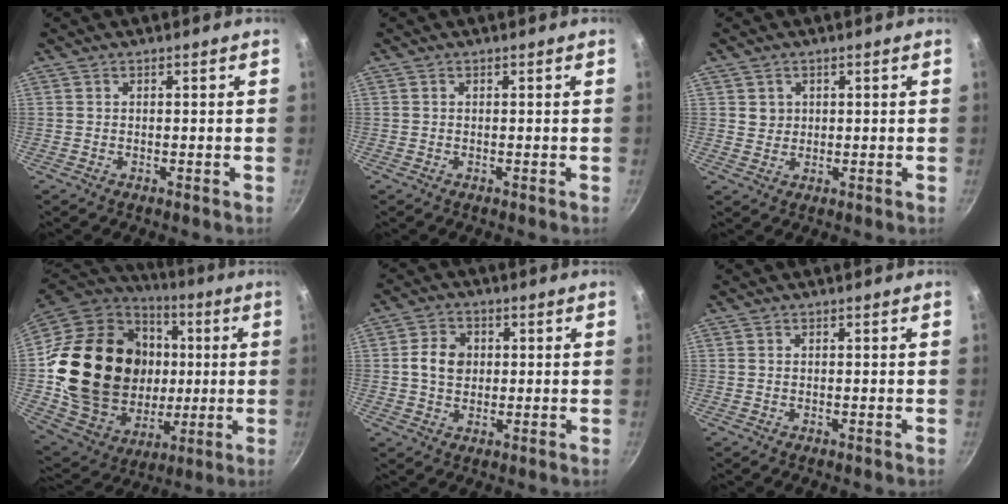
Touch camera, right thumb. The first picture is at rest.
{"total": 0.0}
{"total": 2.3, "force": [0.7, 2.2, 0.5], "torque": [0.006, 0.004, 0.014]}
{"total": 29.3, "force": [2.7, 23.3, 17.5], "torque": [-0.305, 0.014, 0.073]}
{"total": 6.3, "force": [0.7, 5.1, 3.7], "torque": [-0.048, 0.008, 0.004]}
{"total": 0.0}